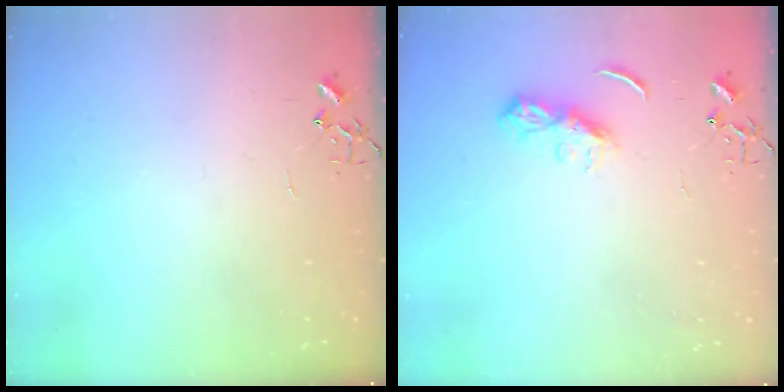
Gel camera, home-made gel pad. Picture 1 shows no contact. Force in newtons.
{"total": 6.7, "press": 6.7, "slide": 0.6}